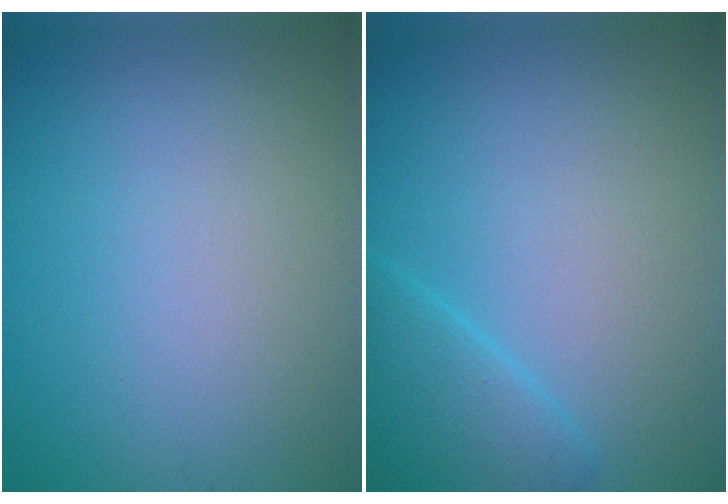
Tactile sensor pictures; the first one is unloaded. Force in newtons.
{"total": 3.0, "press": 3.0, "slide": 0.2}